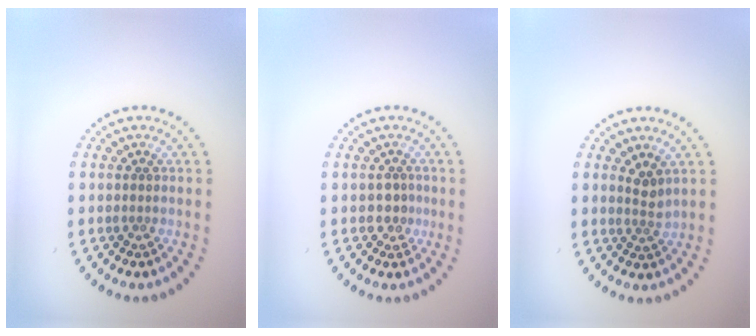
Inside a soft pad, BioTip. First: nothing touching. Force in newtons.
{"total": 1.3, "press": 1.2, "slide": 0.5}
{"total": 1.5, "press": 1.0, "slide": 1.1}